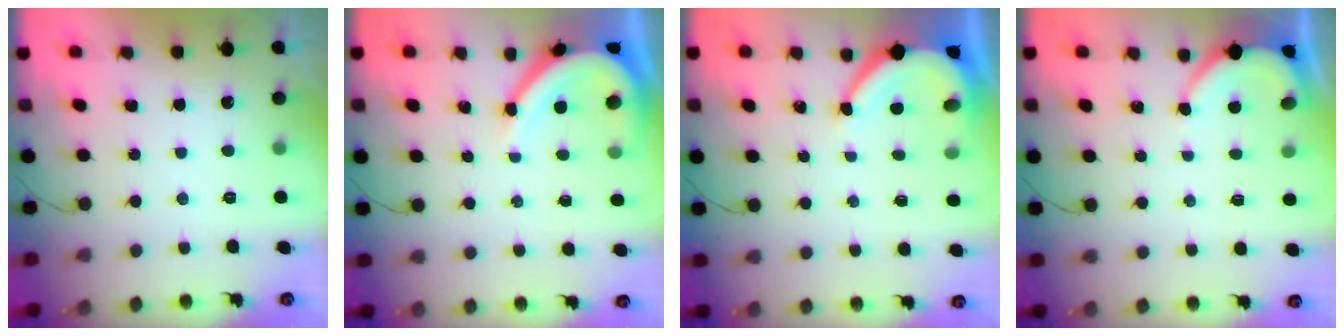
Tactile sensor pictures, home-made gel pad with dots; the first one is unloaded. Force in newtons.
{"total": 10.3, "press": 10.2, "slide": 0.9}
{"total": 7.1, "press": 7.0, "slide": 0.8}
{"total": 3.1, "press": 3.0, "slide": 0.4}